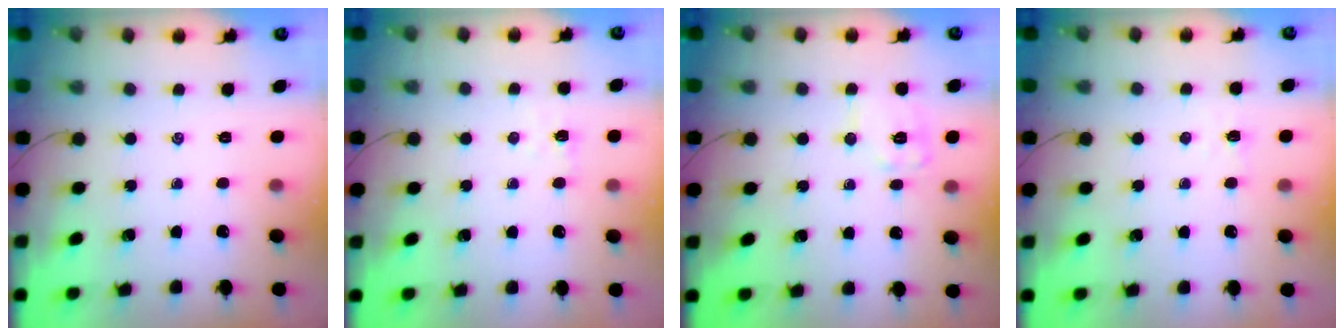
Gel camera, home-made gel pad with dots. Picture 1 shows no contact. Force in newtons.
{"total": 3.0, "press": 2.9, "slide": 0.9}
{"total": 8.7, "press": 8.6, "slide": 0.5}
{"total": 1.6, "press": 1.6, "slide": 0.5}